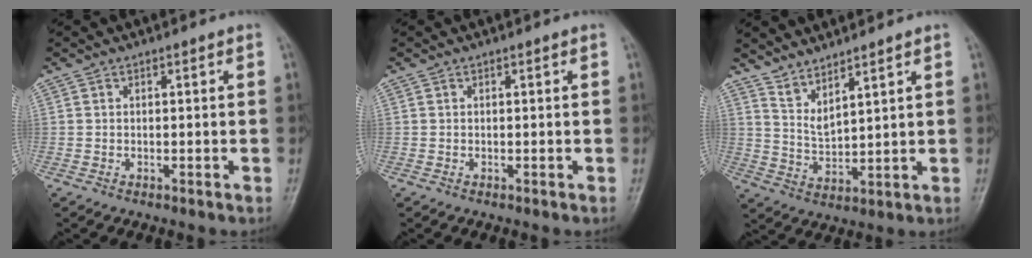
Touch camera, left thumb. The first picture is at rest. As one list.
[{"total": 0.0}, {"total": 5.6, "force": [4.7, 0.8, 2.9], "torque": [-0.056, -0.044, 0.102]}]